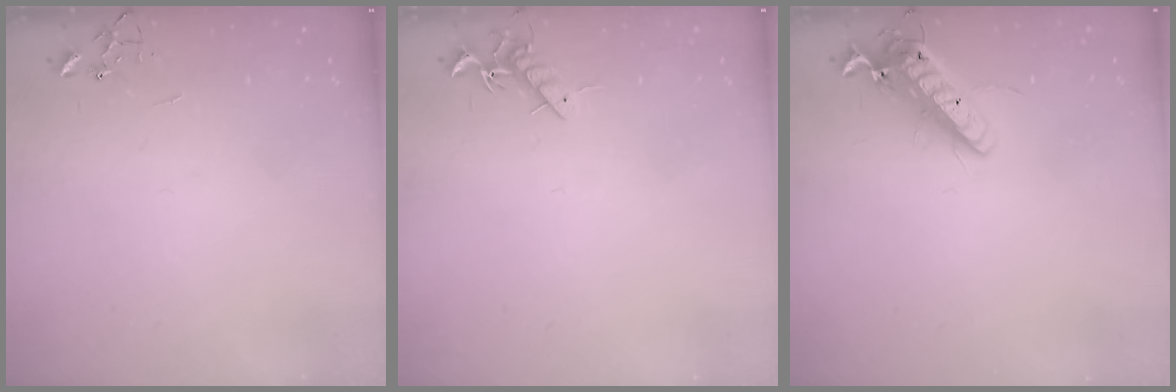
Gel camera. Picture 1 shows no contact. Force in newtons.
{"total": 7.6, "press": 7.5, "slide": 0.8}
{"total": 15.6, "press": 15.4, "slide": 2.8}